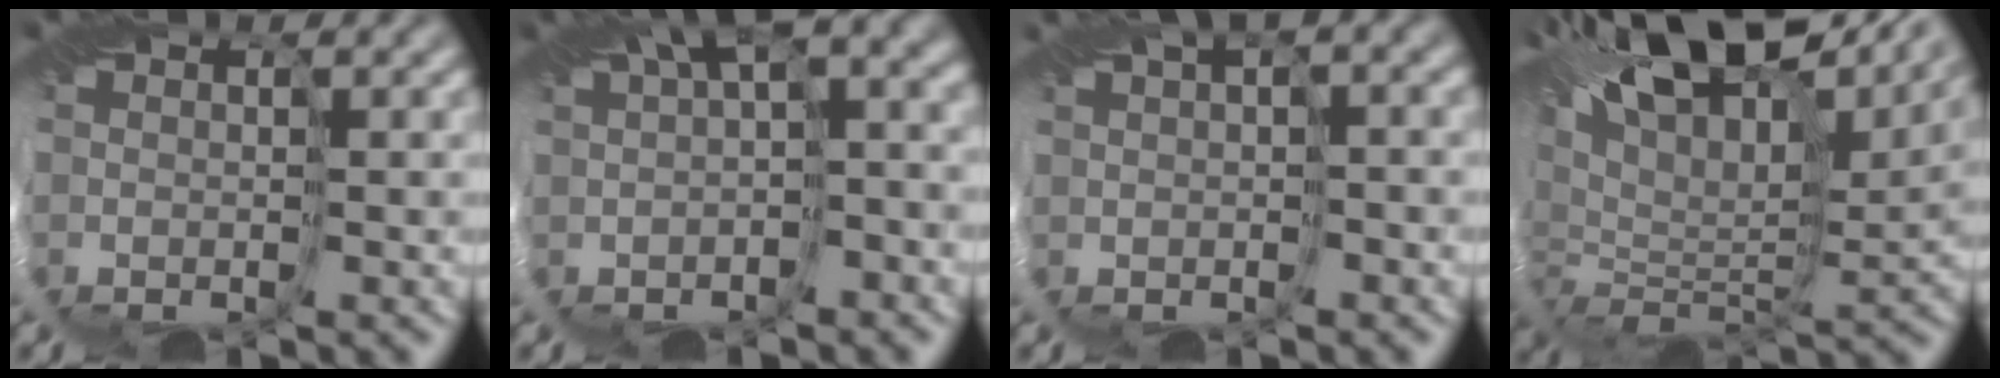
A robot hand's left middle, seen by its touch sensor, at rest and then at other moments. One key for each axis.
{"total": 6.2, "fx": 1.9, "fy": 2.1, "fz": 5.6, "tx": -0.084, "ty": 0.018, "tz": 0.029}
{"total": 3.7, "fx": 1.6, "fy": 1.1, "fz": 3.2, "tx": -0.046, "ty": 0.021, "tz": 0.029}
{"total": 16.7, "fx": 9.4, "fy": 7.0, "fz": 12.0, "tx": -0.228, "ty": 0.042, "tz": 0.149}